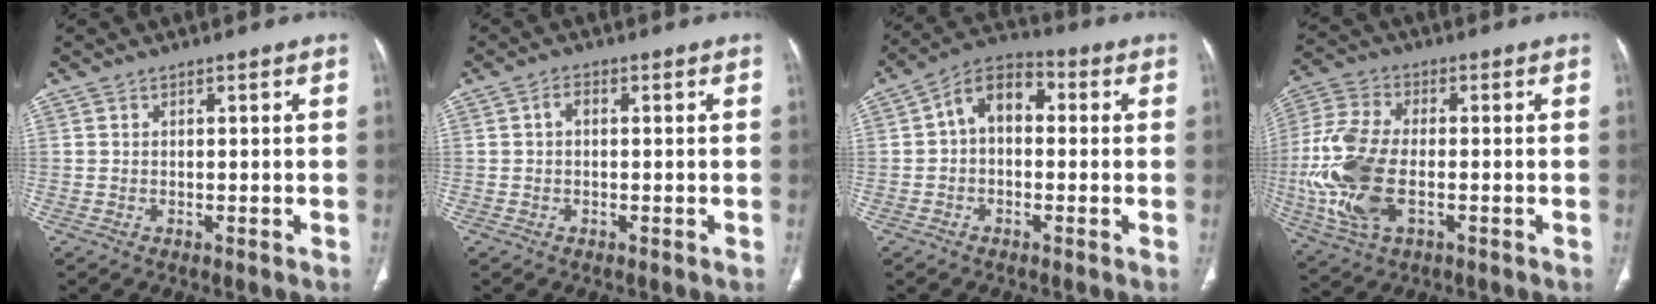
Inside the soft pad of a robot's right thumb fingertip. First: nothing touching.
{"total": 2.7, "force": [0.1, 1.6, 2.1], "torque": [-0.035, 0.011, -0.003]}
{"total": 8.9, "force": [0.6, 5.9, 6.6], "torque": [-0.090, 0.028, -0.005]}
{"total": 15.8, "force": [-2.7, 8.5, 13.1], "torque": [-0.302, 0.003, -0.048]}